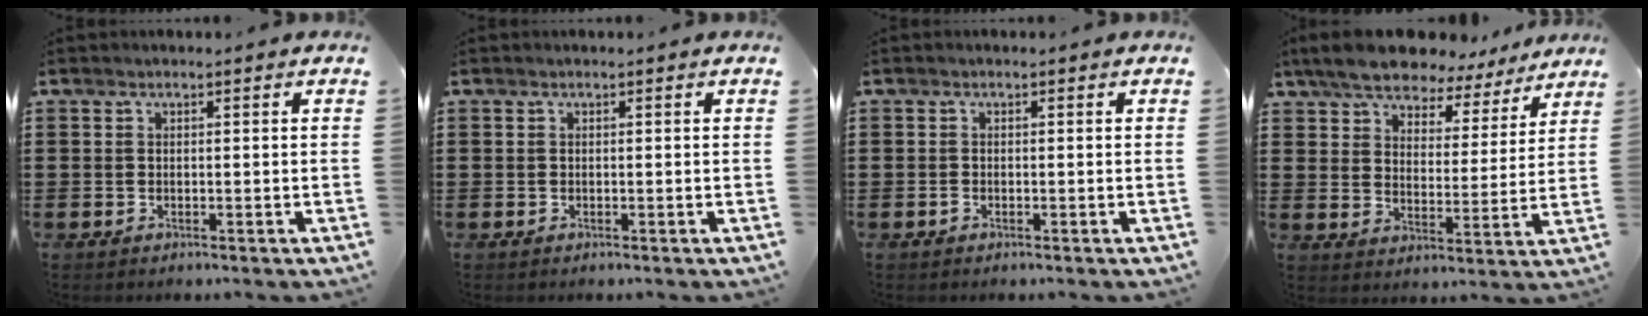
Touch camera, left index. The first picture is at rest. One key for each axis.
{"total": 0.0}
{"total": 0.6, "fx": -0.4, "fy": 0.2, "fz": 0.3, "tx": -0.010, "ty": -0.003, "tz": -0.007}
{"total": 7.7, "fx": 7.2, "fy": 1.9, "fz": 2.1, "tx": -0.078, "ty": -0.036, "tz": 0.129}